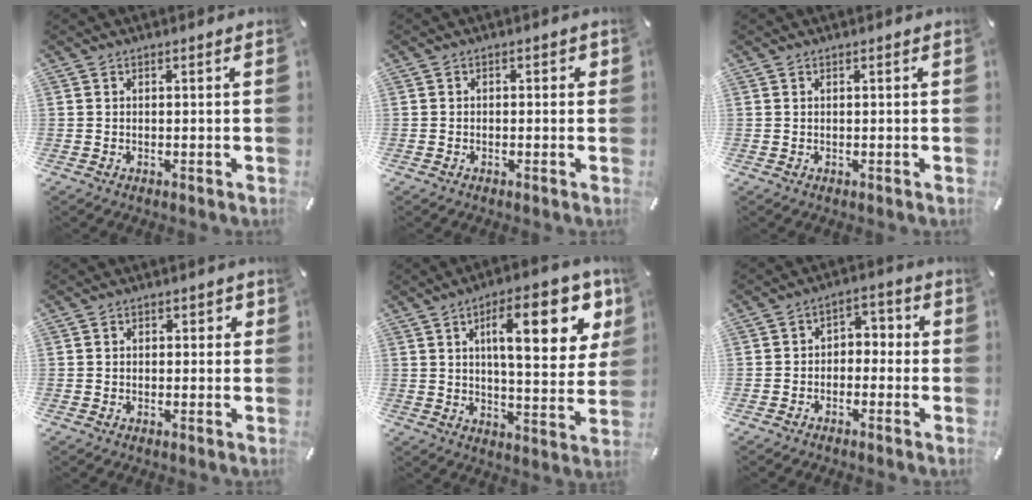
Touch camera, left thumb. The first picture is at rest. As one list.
[{"total": 1.2, "force": [-0.8, 0.8, 0.5], "torque": [-0.011, 0.006, -0.018]}, {"total": 0.0}, {"total": 2.0, "force": [-0.8, 1.5, 1.0], "torque": [-0.019, 0.011, -0.018]}, {"total": 19.8, "force": [7.5, 7.3, 16.8], "torque": [-0.243, -0.017, 0.110]}, {"total": 4.3, "force": [-3.0, 2.9, 1.2], "torque": [-0.018, 0.022, -0.061]}]